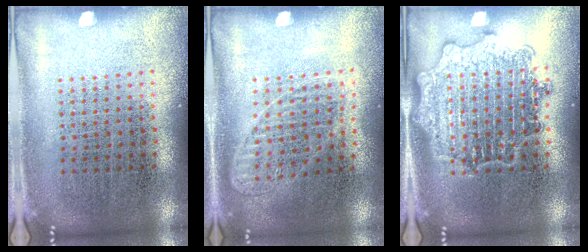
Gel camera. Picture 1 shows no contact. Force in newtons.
{"total": 1.1, "press": 1.1, "slide": 0.2}
{"total": 2.0, "press": 2.0, "slide": 0.3}